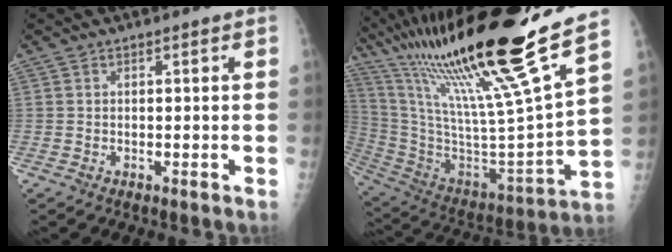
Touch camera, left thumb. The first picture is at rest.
{"total": 33.5, "force": [23.2, 2.5, 24.0], "torque": [-0.435, -0.106, 0.402]}